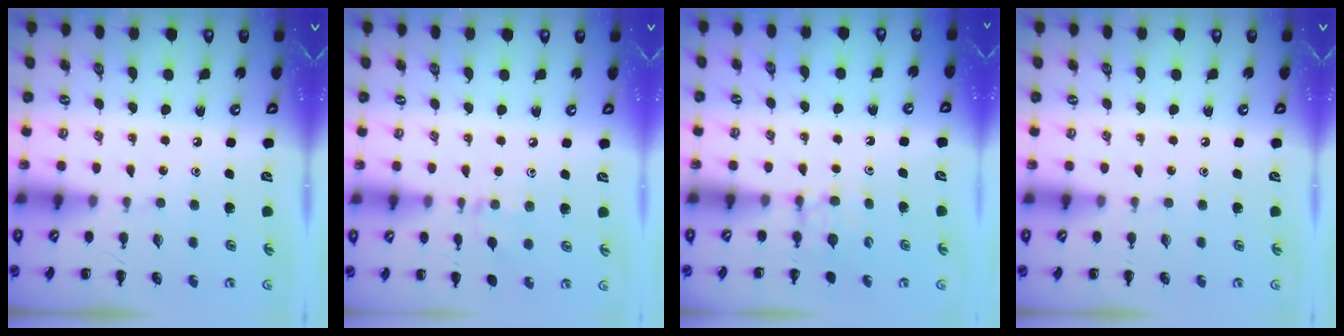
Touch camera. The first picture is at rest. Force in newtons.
{"total": 5.0, "press": 4.6, "slide": 1.8}
{"total": 4.9, "press": 4.7, "slide": 1.4}
{"total": 0.0}